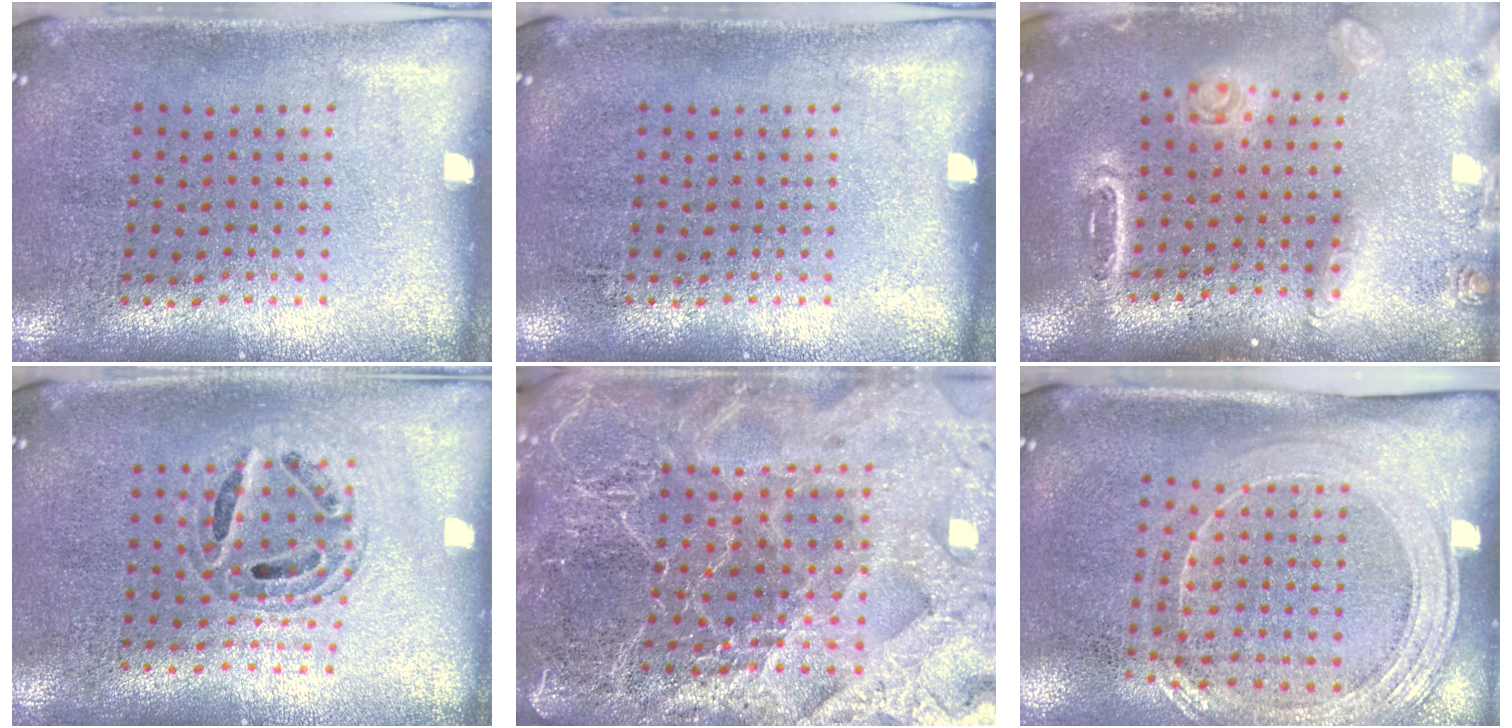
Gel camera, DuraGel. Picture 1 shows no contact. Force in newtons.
{"total": 0.0}
{"total": 1.5, "press": 1.5, "slide": 0.2}
{"total": 0.6, "press": 0.6, "slide": 0.2}
{"total": 5.2, "press": 4.7, "slide": 2.2}
{"total": 1.9, "press": 1.7, "slide": 0.9}